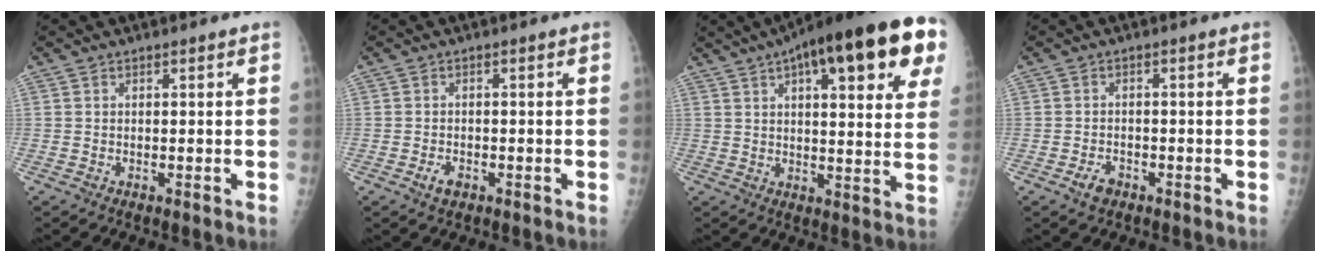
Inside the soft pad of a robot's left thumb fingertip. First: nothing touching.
{"total": 2.2, "force": [-1.1, 1.3, 1.4], "torque": [-0.026, 0.008, -0.016]}
{"total": 26.2, "force": [12.4, 7.7, 21.7], "torque": [-0.279, 0.010, 0.168]}
{"total": 2.6, "force": [-1.6, 1.5, 1.4], "torque": [-0.024, 0.013, -0.023]}